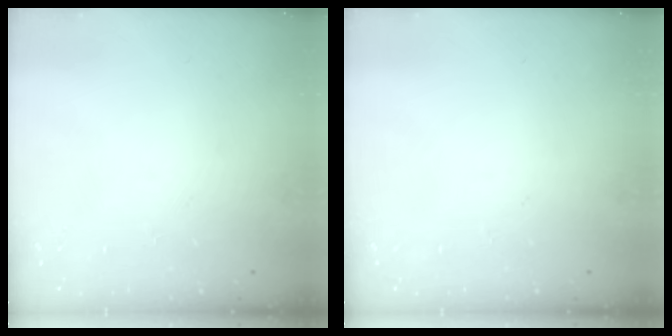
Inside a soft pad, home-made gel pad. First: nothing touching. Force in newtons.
{"total": 0.0}